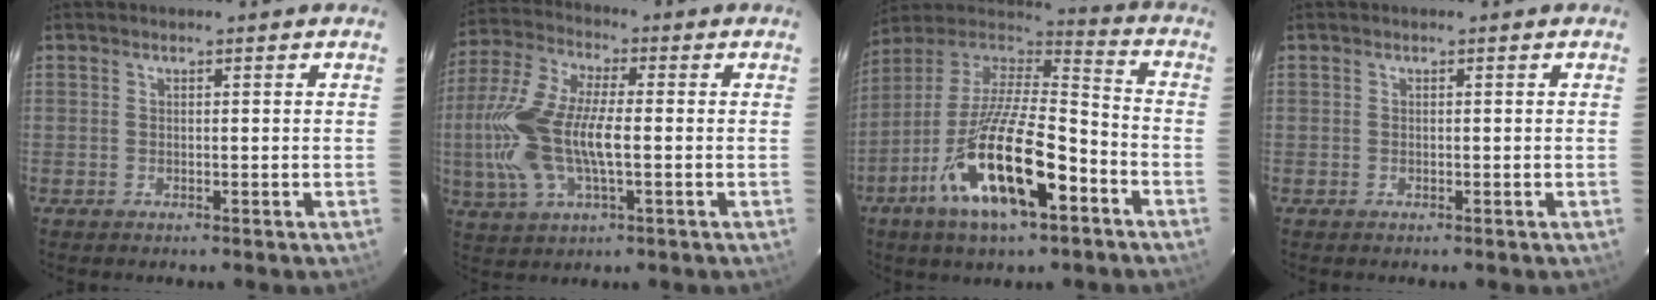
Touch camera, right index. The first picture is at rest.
{"total": 16.4, "force": [-1.6, 7.2, 14.6], "torque": [-0.321, 0.004, -0.032]}
{"total": 22.3, "force": [-10.4, 7.1, 18.4], "torque": [-0.339, -0.035, -0.189]}
{"total": 0.0}